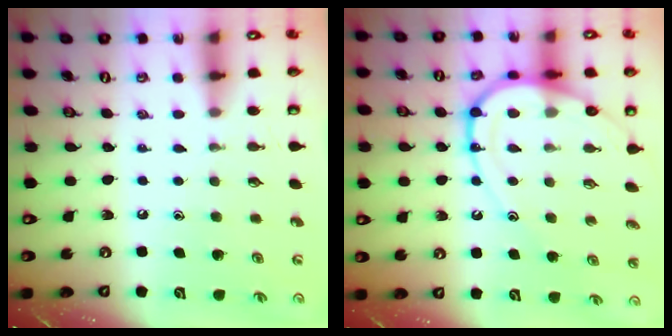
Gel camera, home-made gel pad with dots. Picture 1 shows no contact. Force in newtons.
{"total": 14.6, "press": 14.6, "slide": 1.4}